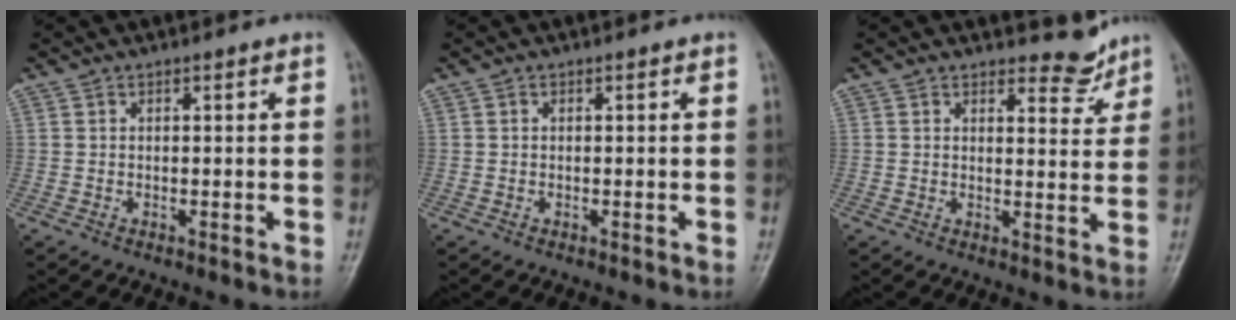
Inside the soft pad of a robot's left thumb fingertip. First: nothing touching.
{"total": 0.0}
{"total": 4.4, "force": [4.0, 1.8, 0.8], "torque": [0.008, -0.037, 0.051]}